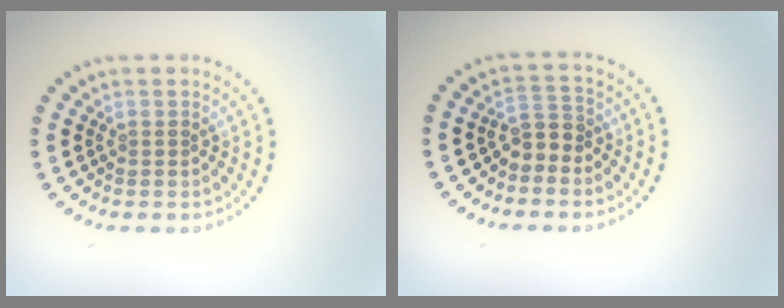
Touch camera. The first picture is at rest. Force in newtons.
{"total": 2.1, "press": 1.9, "slide": 0.8}